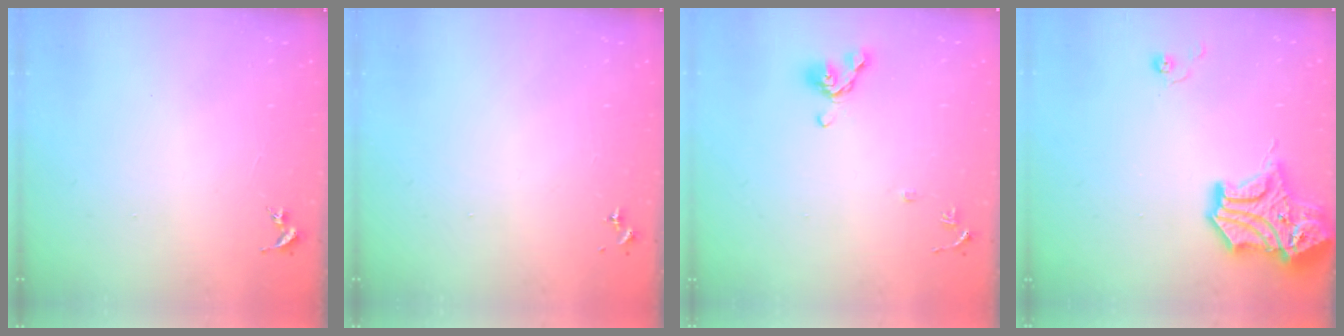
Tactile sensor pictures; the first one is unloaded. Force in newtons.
{"total": 0.0}
{"total": 8.4, "press": 8.3, "slide": 1.5}
{"total": 15.8, "press": 15.6, "slide": 2.4}